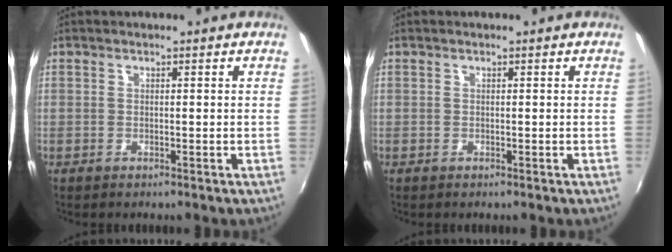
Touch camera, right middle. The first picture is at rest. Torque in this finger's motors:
{"motor_torque": [0.00, 0.00, 0.00, 0.00]}